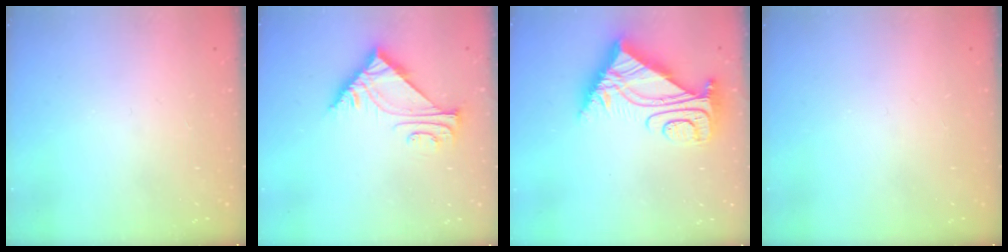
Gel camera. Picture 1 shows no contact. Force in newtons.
{"total": 6.0, "press": 6.0, "slide": 0.1}
{"total": 11.1, "press": 11.1, "slide": 1.0}
{"total": 0.0}